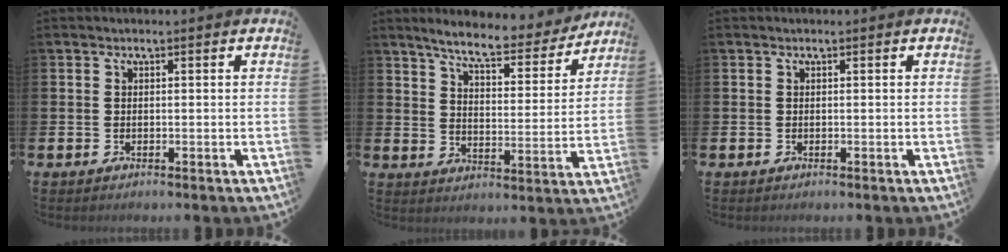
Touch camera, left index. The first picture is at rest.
{"total": 7.4, "force": [6.8, 1.2, 2.8], "torque": [-0.066, -0.043, 0.113]}
{"total": 0.0}